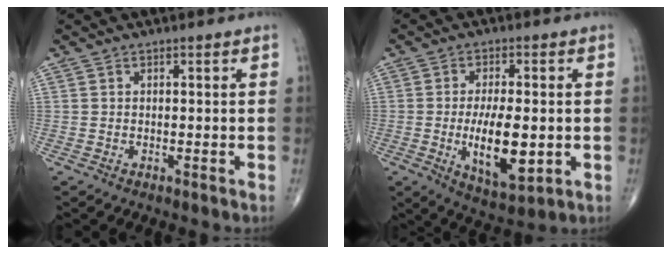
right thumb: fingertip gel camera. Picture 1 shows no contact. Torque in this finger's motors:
{"motor_torque": [-0.30, 0.76, 0.50, 0.28, 0.10]}